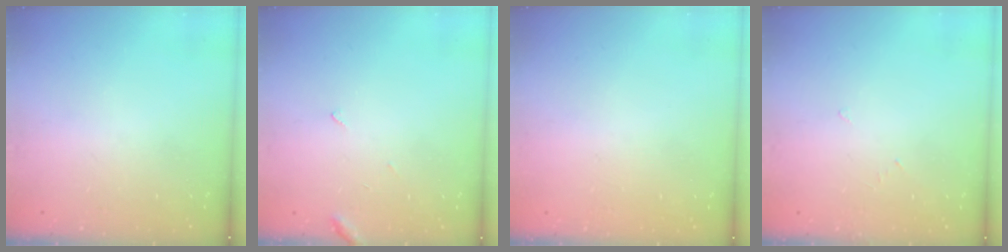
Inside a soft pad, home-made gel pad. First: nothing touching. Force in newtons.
{"total": 3.6, "press": 3.6, "slide": 0.3}
{"total": 1.8, "press": 1.7, "slide": 0.1}
{"total": 2.6, "press": 2.6, "slide": 0.3}